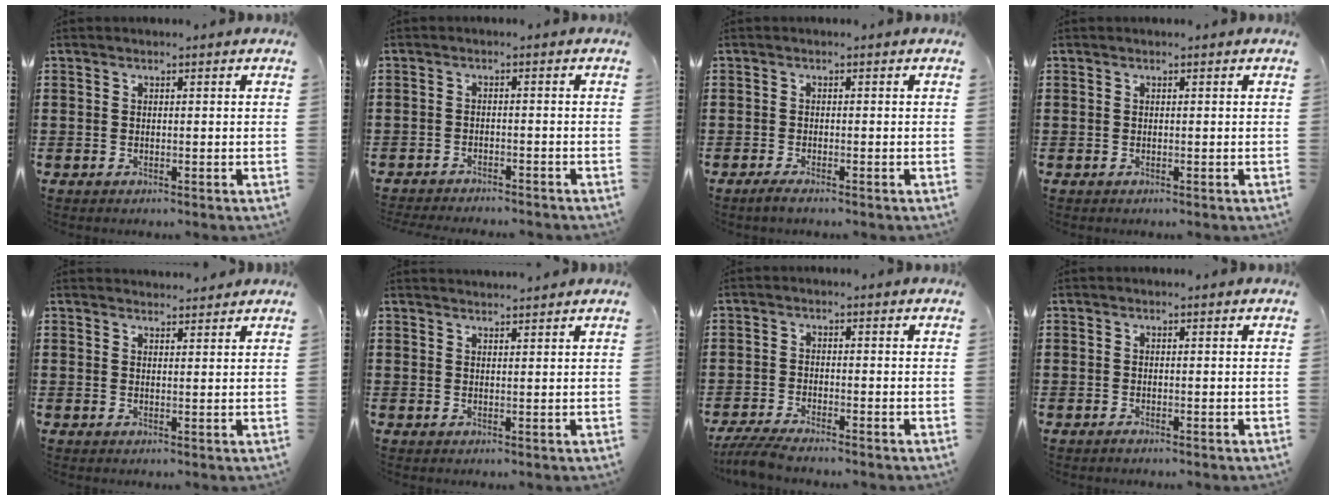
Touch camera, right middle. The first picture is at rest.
{"total": 2.0, "force": [-2.0, 0.0, 0.0], "torque": [-0.003, 0.001, -0.042]}
{"total": 1.1, "force": [-0.8, 0.1, 0.8], "torque": [-0.014, -0.004, -0.014]}
{"total": 0.0}
{"total": 2.1, "force": [2.0, 0.0, -0.1], "torque": [0.005, -0.003, 0.039]}
{"total": 1.7, "force": [1.7, -0.2, 0.0], "torque": [-0.003, 0.001, 0.033]}
{"total": 3.4, "force": [-3.1, 0.0, 1.5], "torque": [-0.045, -0.013, -0.065]}
{"total": 0.0}